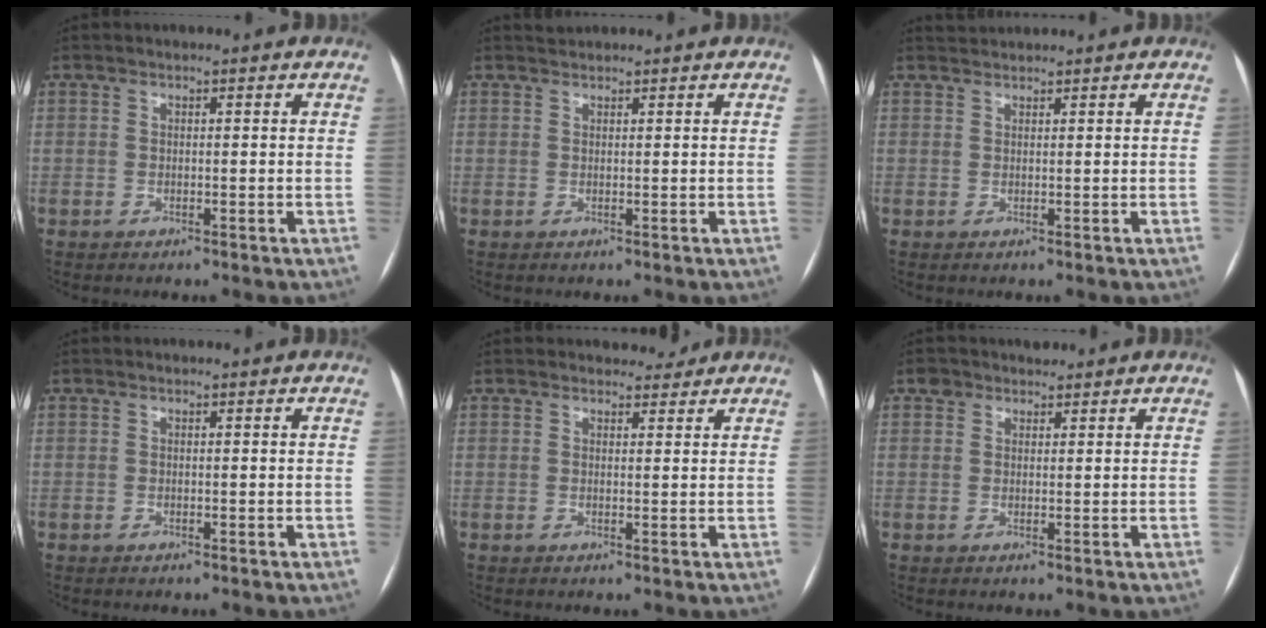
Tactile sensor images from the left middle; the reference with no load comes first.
{"total": 0.8, "force": [0.7, -0.1, -0.3], "torque": [-0.006, 0.005, 0.018]}
{"total": 1.3, "force": [1.2, -0.2, -0.4], "torque": [-0.004, 0.010, 0.030]}
{"total": 0.0}
{"total": 2.3, "force": [2.1, 0.8, 0.0], "torque": [0.001, -0.006, 0.025]}
{"total": 2.0, "force": [1.4, 1.3, 0.0], "torque": [0.002, 0.010, 0.020]}